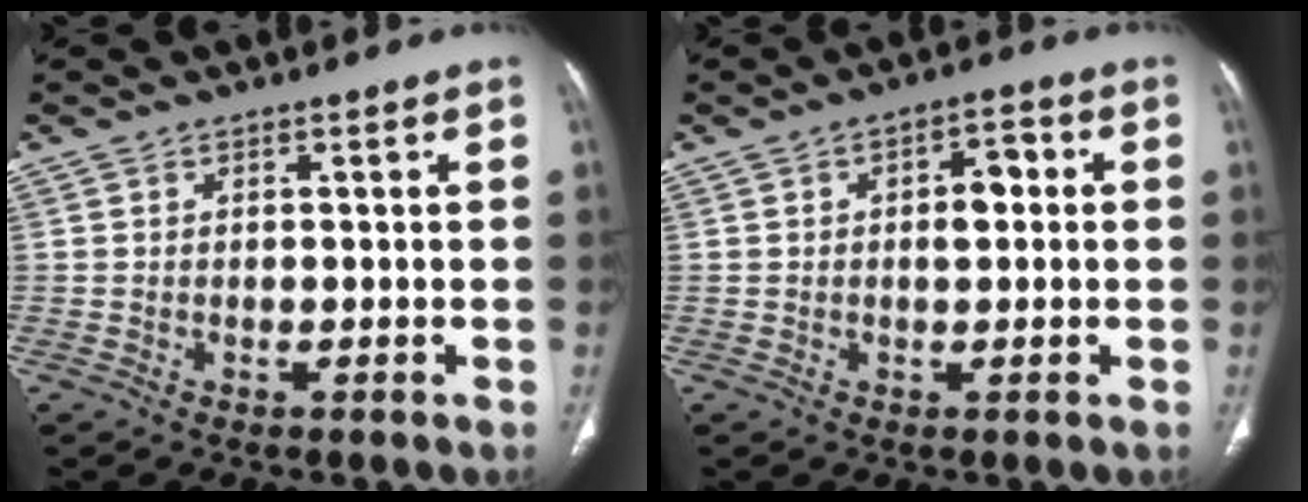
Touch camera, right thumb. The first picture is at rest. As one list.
[{"total": 4.8, "force": [0.5, 2.6, 4.1], "torque": [-0.049, 0.014, 0.001]}]